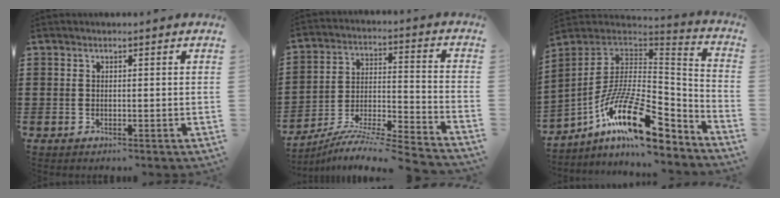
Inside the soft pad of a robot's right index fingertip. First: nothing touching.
{"total": 8.2, "force": [-7.7, -0.3, 2.8], "torque": [-0.044, -0.006, -0.157]}
{"total": 19.1, "force": [-10.0, 6.3, 15.0], "torque": [-0.271, 0.018, -0.182]}